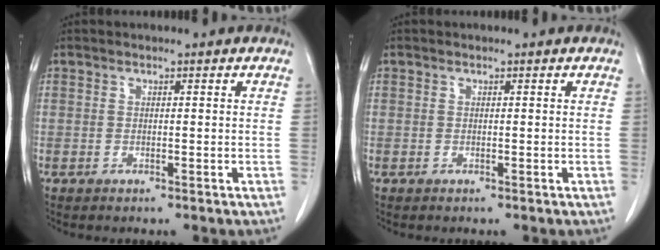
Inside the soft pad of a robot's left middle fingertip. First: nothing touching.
{"total": 0.0}